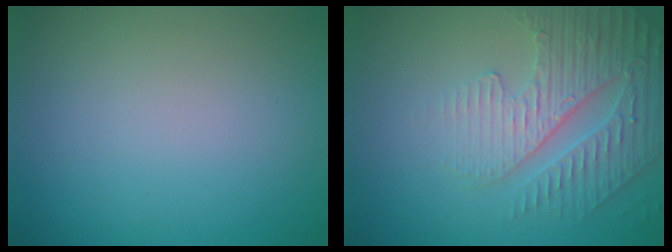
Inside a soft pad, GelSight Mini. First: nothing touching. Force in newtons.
{"total": 4.7, "press": 3.9, "slide": 2.7}